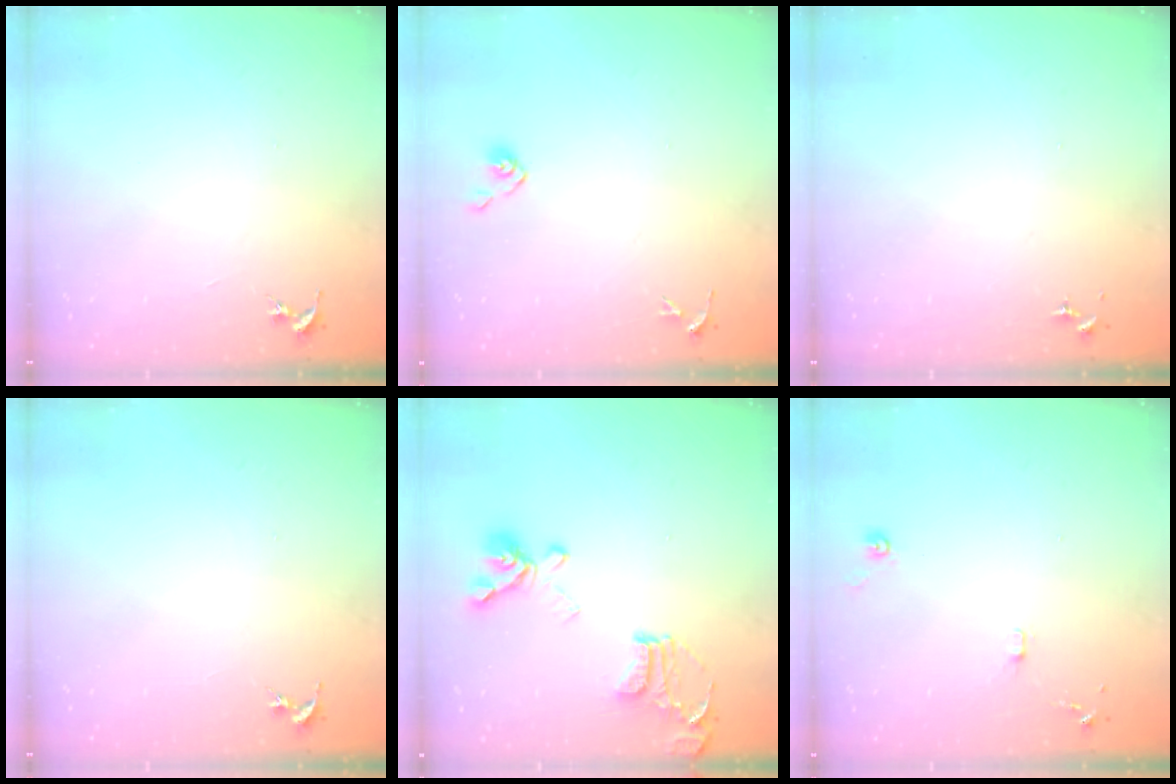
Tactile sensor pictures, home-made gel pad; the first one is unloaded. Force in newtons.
{"total": 4.3, "press": 4.2, "slide": 0.5}
{"total": 0.0}
{"total": 0.0}
{"total": 17.6, "press": 17.5, "slide": 1.6}
{"total": 8.0, "press": 8.0, "slide": 0.7}